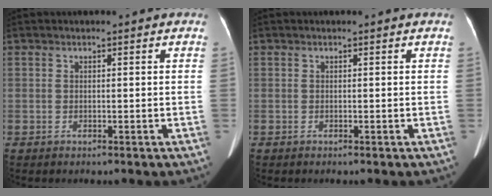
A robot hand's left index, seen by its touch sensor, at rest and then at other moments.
{"total": 0.0}